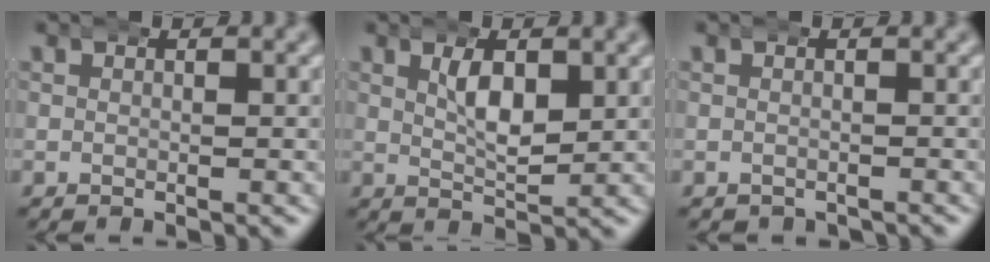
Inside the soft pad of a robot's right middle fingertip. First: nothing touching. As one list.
[{"total": 2.8, "force": [1.0, 1.0, 2.4], "torque": [-0.038, -0.011, 0.019]}, {"total": 1.1, "force": [-1.0, 0.4, -0.1], "torque": [-0.002, -0.008, -0.012]}]